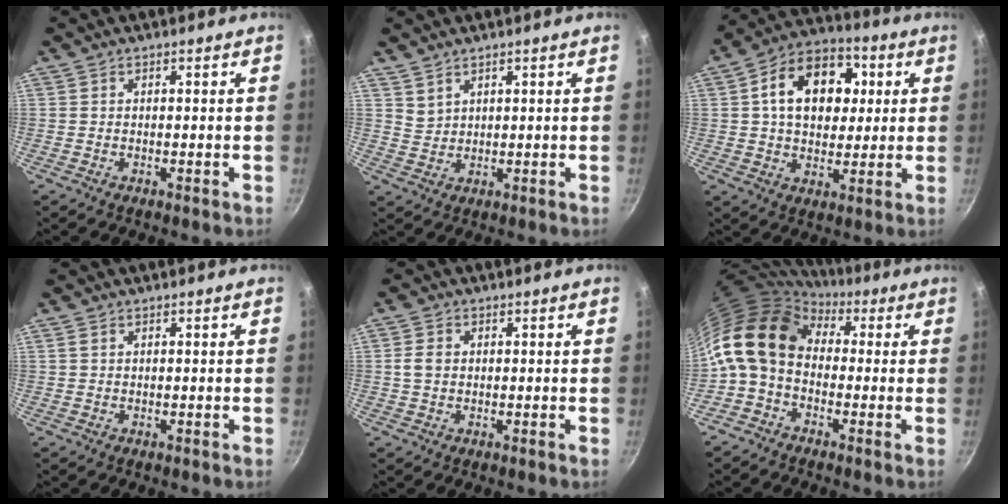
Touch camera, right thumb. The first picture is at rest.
{"total": 2.6, "force": [2.2, 1.3, 0.7], "torque": [-0.005, -0.005, 0.050]}
{"total": 16.5, "force": [3.5, 11.7, 11.1], "torque": [-0.138, 0.016, 0.044]}
{"total": 0.9, "force": [0.4, 0.6, 0.5], "torque": [-0.010, 0.002, 0.007]}
{"total": 3.2, "force": [0.3, 2.5, 2.0], "torque": [-0.032, 0.005, 0.003]}
{"total": 12.7, "force": [0.7, 8.6, 9.4], "torque": [-0.172, 0.024, -0.012]}